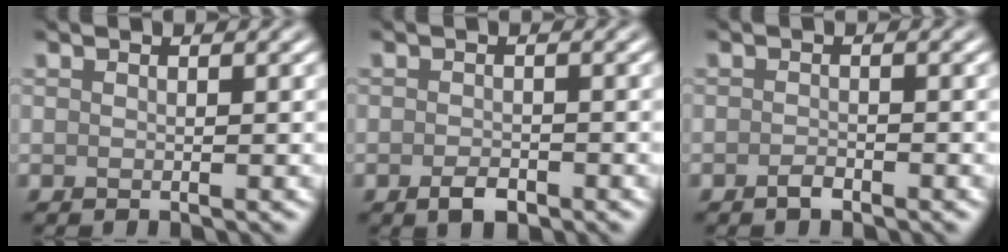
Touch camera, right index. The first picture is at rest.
{"total": 1.8, "force": [-1.0, 0.9, 1.2], "torque": [-0.021, -0.001, -0.019]}
{"total": 1.0, "force": [-0.8, 0.4, 0.6], "torque": [-0.012, 0.001, -0.014]}